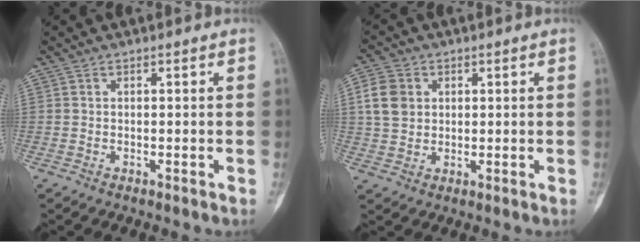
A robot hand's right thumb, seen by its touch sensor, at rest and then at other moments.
{"total": 6.6, "force": [1.6, 5.4, 3.4], "torque": [-0.056, 0.002, 0.029]}